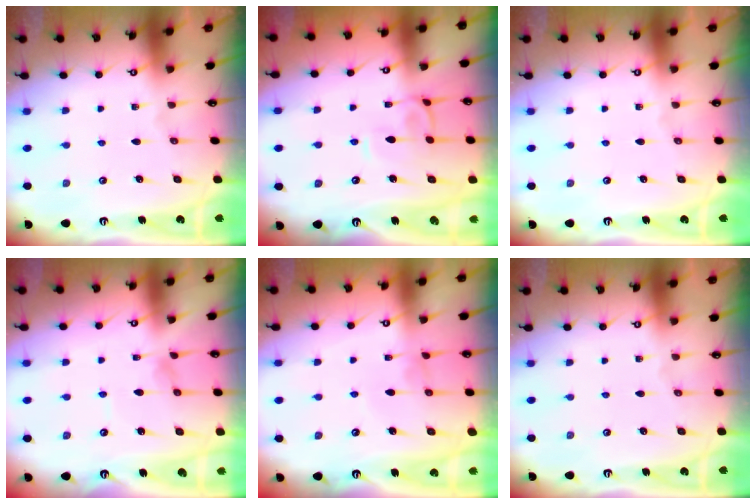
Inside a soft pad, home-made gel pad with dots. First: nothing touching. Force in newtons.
{"total": 1.9, "press": 1.8, "slide": 0.7}
{"total": 0.0}
{"total": 0.0}
{"total": 0.9, "press": 0.8, "slide": 0.2}
{"total": 0.0}